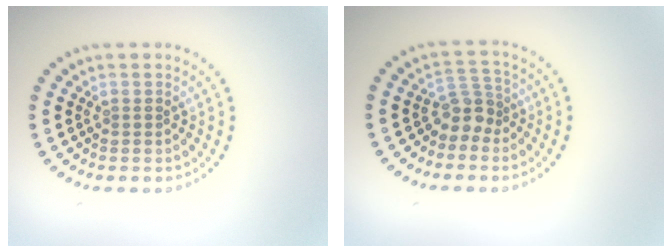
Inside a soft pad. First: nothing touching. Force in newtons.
{"total": 2.4, "press": 1.8, "slide": 1.6}